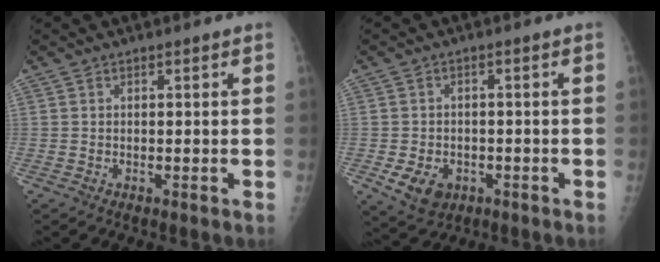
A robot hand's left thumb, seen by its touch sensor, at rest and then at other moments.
{"total": 6.6, "force": [-2.5, 5.0, 3.5], "torque": [-0.054, 0.010, -0.029]}